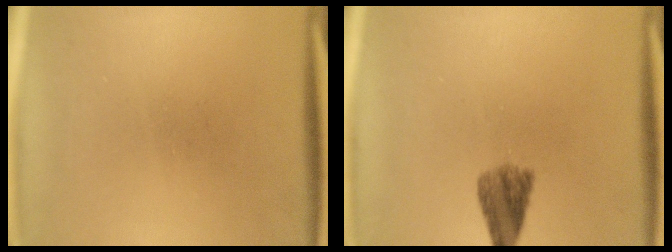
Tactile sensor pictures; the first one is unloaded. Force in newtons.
{"total": 4.5}